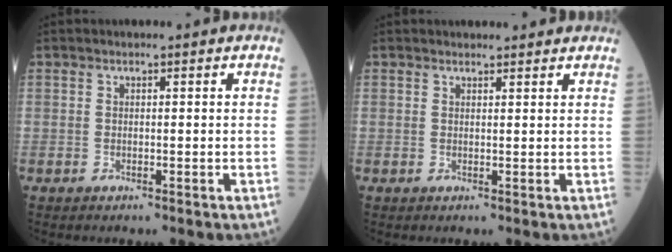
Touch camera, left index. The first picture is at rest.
{"total": 2.9, "force": [2.8, 0.6, 0.5], "torque": [-0.010, 0.008, 0.030]}